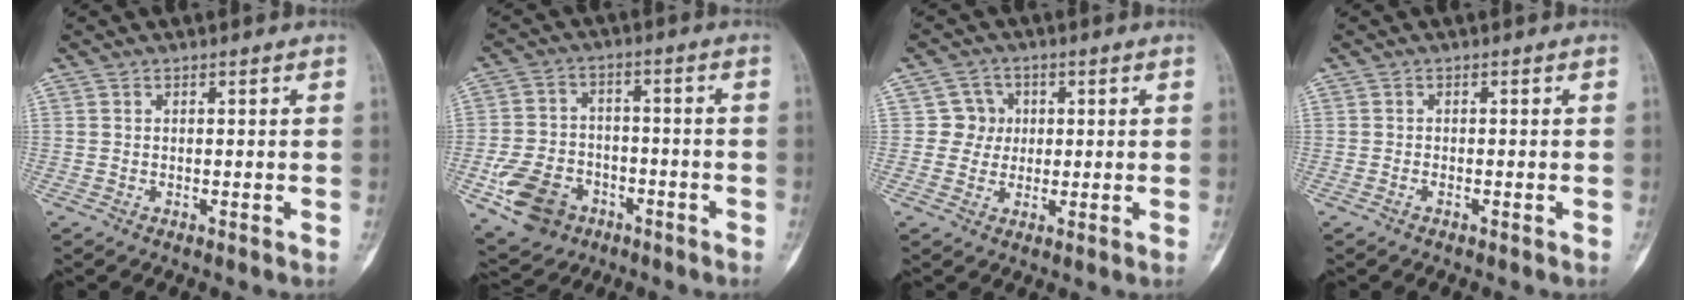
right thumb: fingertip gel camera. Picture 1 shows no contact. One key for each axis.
{"total": 12.1, "fx": -5.4, "fy": 9.0, "fz": 6.1, "tx": -0.096, "ty": 0.028, "tz": -0.084}
{"total": 4.4, "fx": 0.6, "fy": 4.4, "fz": 0.5, "tx": 0.026, "ty": 0.008, "tz": 0.003}
{"total": 0.5, "fx": -0.4, "fy": 0.2, "fz": 0.3, "tx": -0.006, "ty": 0.003, "tz": -0.007}